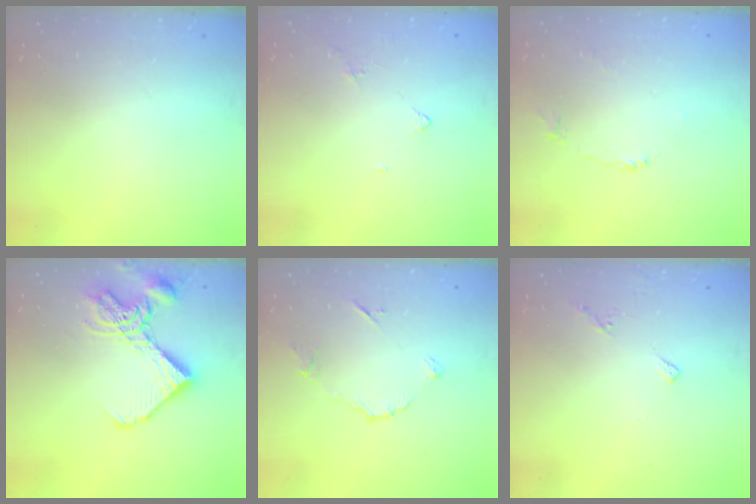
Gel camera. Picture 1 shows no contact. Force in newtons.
{"total": 2.6, "press": 2.6, "slide": 0.6}
{"total": 2.2, "press": 2.2, "slide": 0.4}
{"total": 13.6, "press": 13.5, "slide": 1.5}
{"total": 6.7, "press": 6.7, "slide": 0.2}
{"total": 4.7, "press": 4.7, "slide": 0.6}